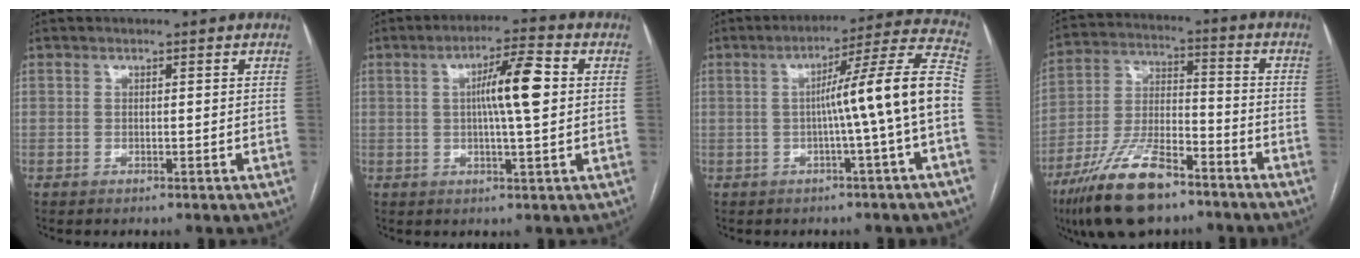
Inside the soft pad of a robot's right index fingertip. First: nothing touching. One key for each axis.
{"total": 8.3, "fx": 1.0, "fy": 0.5, "fz": 8.2, "tx": -0.139, "ty": 0.010, "tz": 0.013}
{"total": 12.6, "fx": -1.7, "fy": -2.0, "fz": 12.3, "tx": -0.166, "ty": 0.023, "tz": -0.027}
{"total": 15.6, "fx": -10.6, "fy": 5.2, "fz": 10.2, "tx": -0.209, "ty": -0.005, "tz": -0.193}